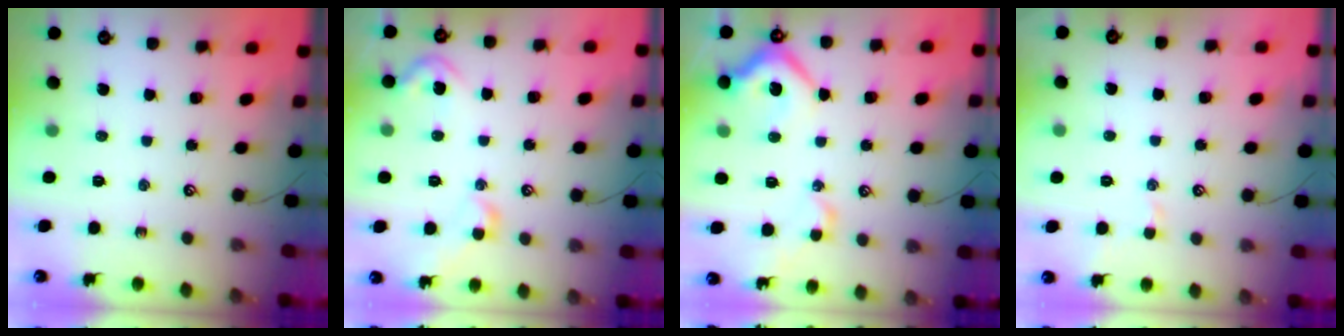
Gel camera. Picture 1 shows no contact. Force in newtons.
{"total": 5.8, "press": 5.7, "slide": 1.1}
{"total": 8.2, "press": 8.0, "slide": 1.7}
{"total": 0.8, "press": 0.7, "slide": 0.5}